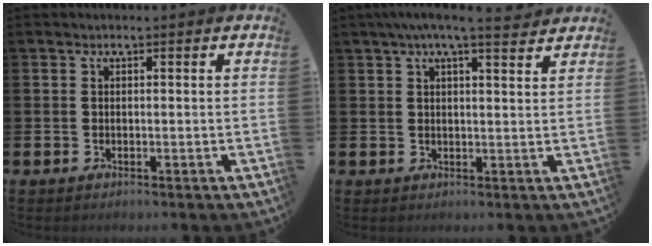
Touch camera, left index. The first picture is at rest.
{"total": 4.6, "force": [4.0, 0.1, 2.2], "torque": [-0.041, -0.014, 0.068]}